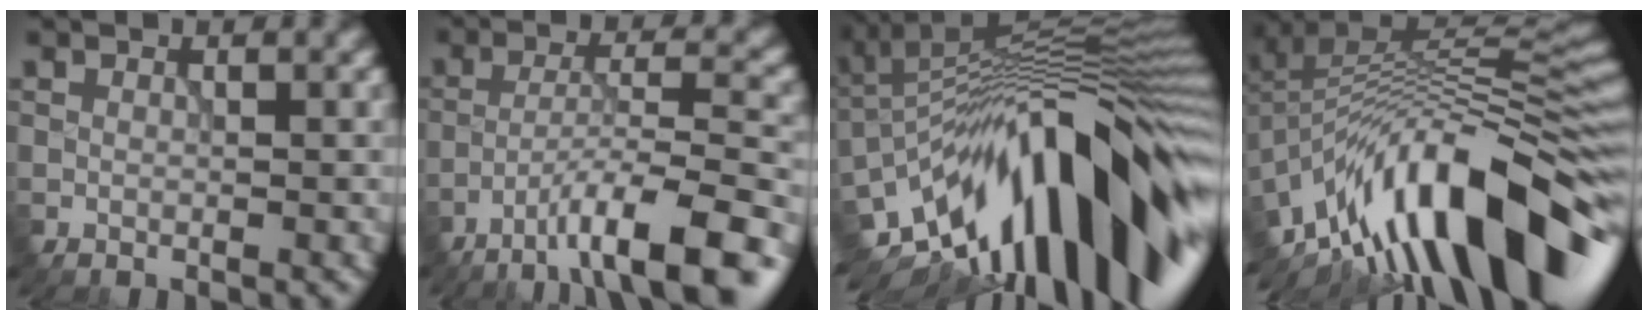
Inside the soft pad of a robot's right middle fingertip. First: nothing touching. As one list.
[{"total": 10.0, "force": [-6.2, 1.8, 7.5], "torque": [-0.115, 0.015, -0.102]}, {"total": 17.2, "force": [-6.2, 5.7, 15.0], "torque": [-0.216, 0.042, -0.136]}, {"total": 15.7, "force": [-7.2, 5.7, 12.7], "torque": [-0.209, 0.029, -0.131]}]